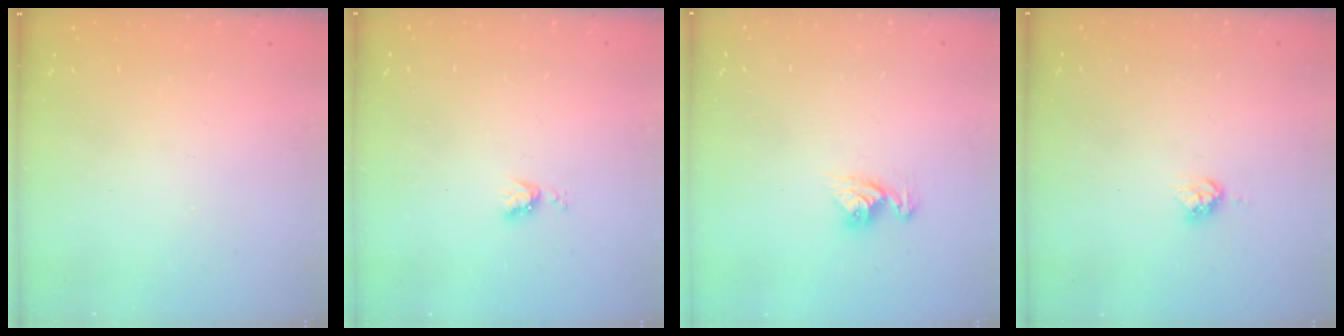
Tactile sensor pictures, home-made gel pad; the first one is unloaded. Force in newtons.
{"total": 4.3, "press": 4.3, "slide": 0.5}
{"total": 8.2, "press": 8.2, "slide": 0.8}
{"total": 4.4, "press": 4.3, "slide": 0.6}